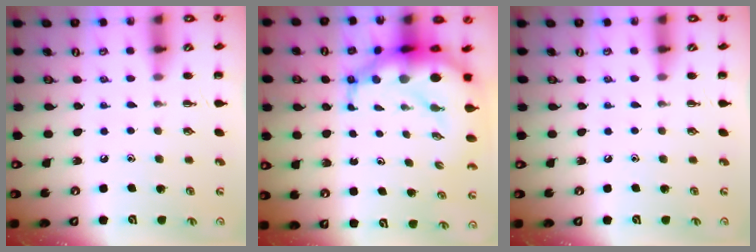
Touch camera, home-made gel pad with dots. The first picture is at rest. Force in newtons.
{"total": 12.9, "press": 12.5, "slide": 3.5}
{"total": 0.0}